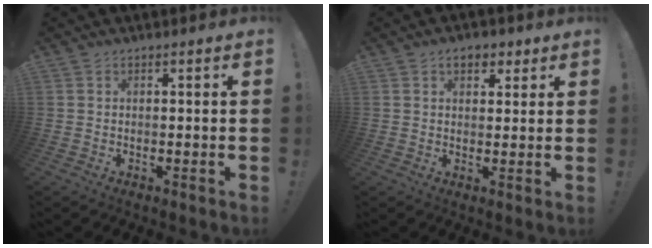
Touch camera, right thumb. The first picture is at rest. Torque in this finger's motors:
{"motor_torque": [0.35, 1.53, 0.36, 0.39, -0.01]}